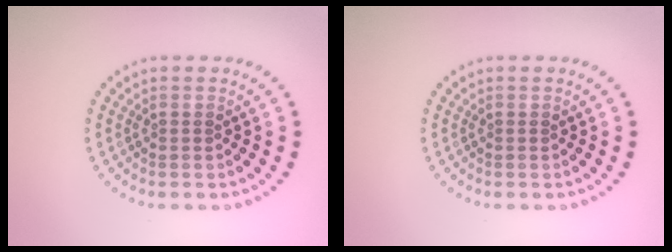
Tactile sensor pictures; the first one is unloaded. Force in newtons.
{"total": 0.0}